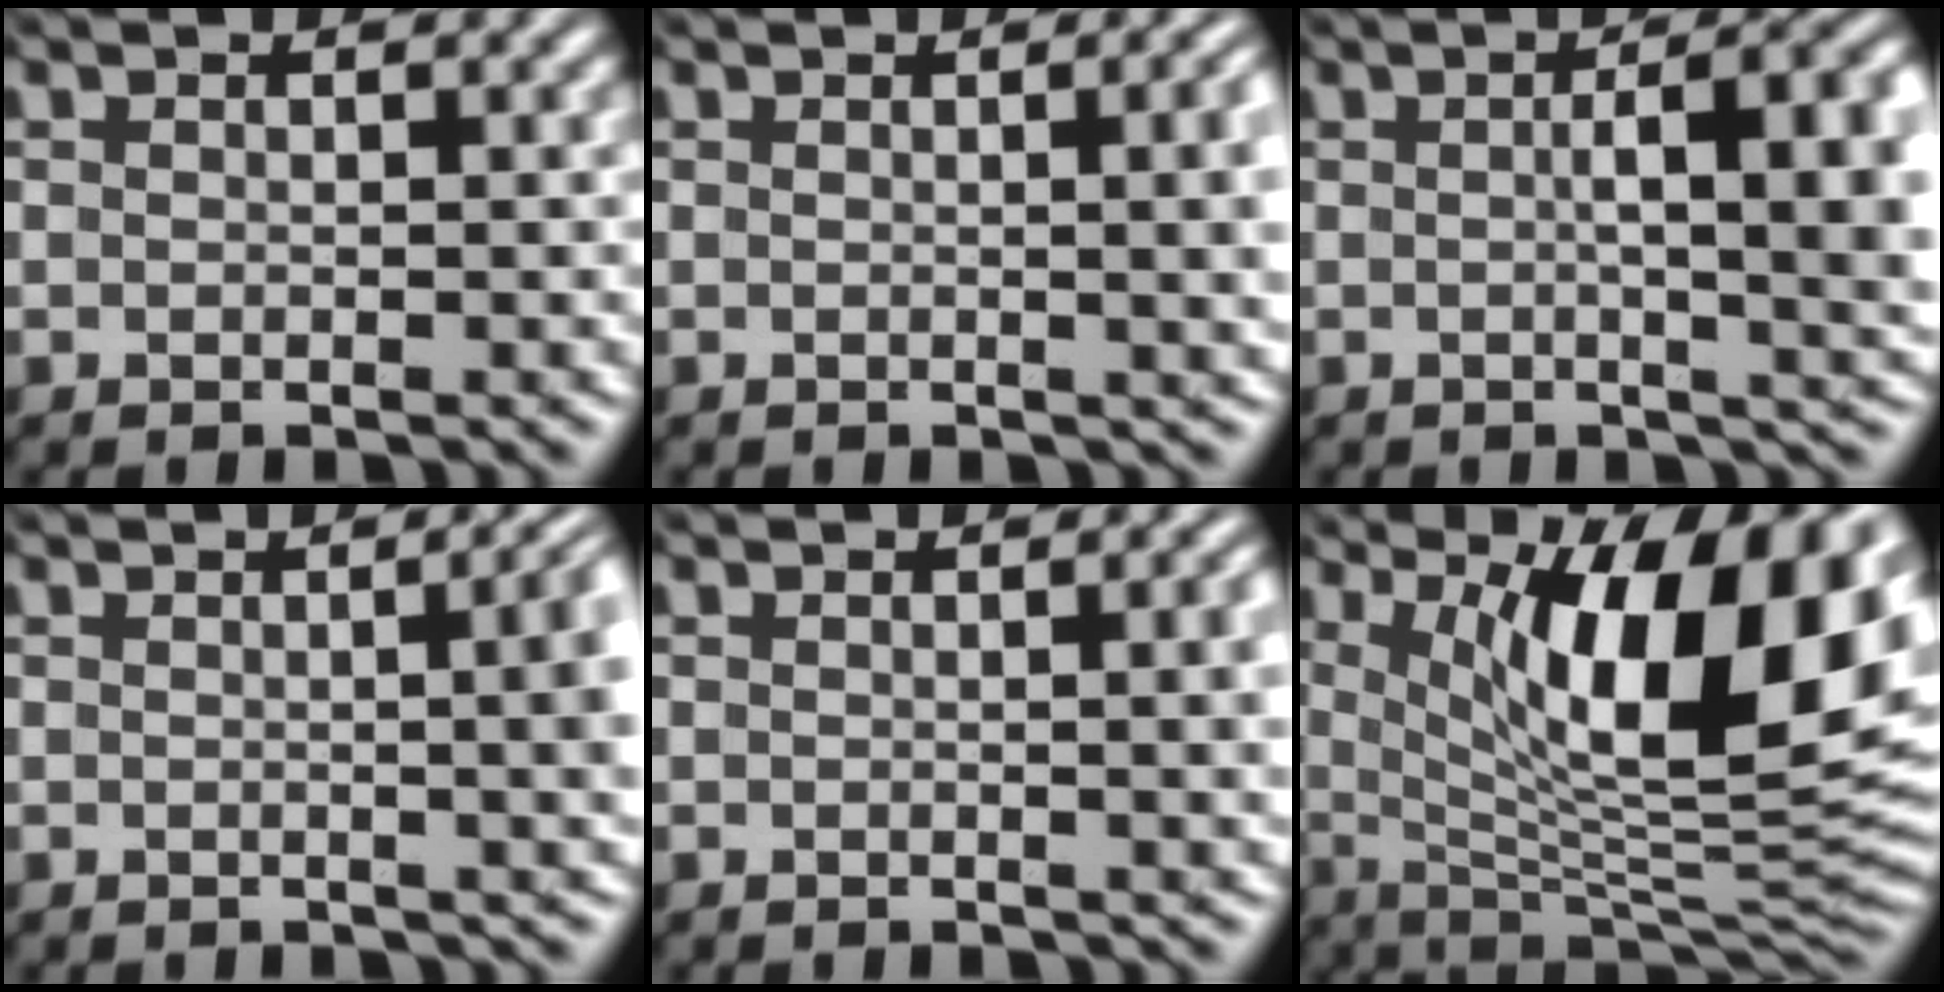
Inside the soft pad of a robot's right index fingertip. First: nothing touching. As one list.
[{"total": 3.5, "force": [0.5, 0.9, 3.4], "torque": [-0.028, 0.015, -0.002]}, {"total": 7.4, "force": [-0.2, 1.9, 7.2], "torque": [-0.080, 0.013, -0.009]}, {"total": 5.6, "force": [0.6, 1.9, 5.2], "torque": [-0.039, 0.022, -0.002]}, {"total": 2.2, "force": [0.2, 0.5, 2.2], "torque": [-0.022, 0.007, 0.000]}, {"total": 15.0, "force": [3.7, 5.4, 13.5], "torque": [-0.186, 0.006, 0.063]}]